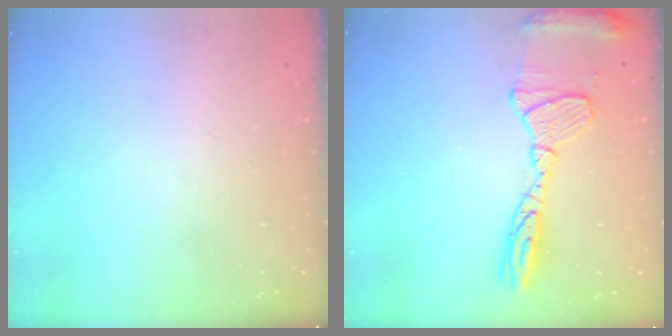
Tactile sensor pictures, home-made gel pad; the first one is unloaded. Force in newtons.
{"total": 15.2, "press": 15.1, "slide": 1.3}